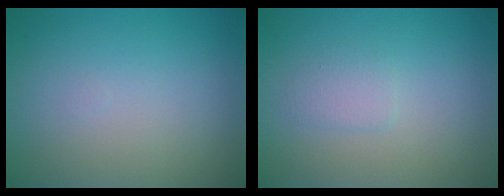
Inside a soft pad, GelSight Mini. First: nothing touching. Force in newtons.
{"total": 1.3, "press": 1.3, "slide": 0.1}